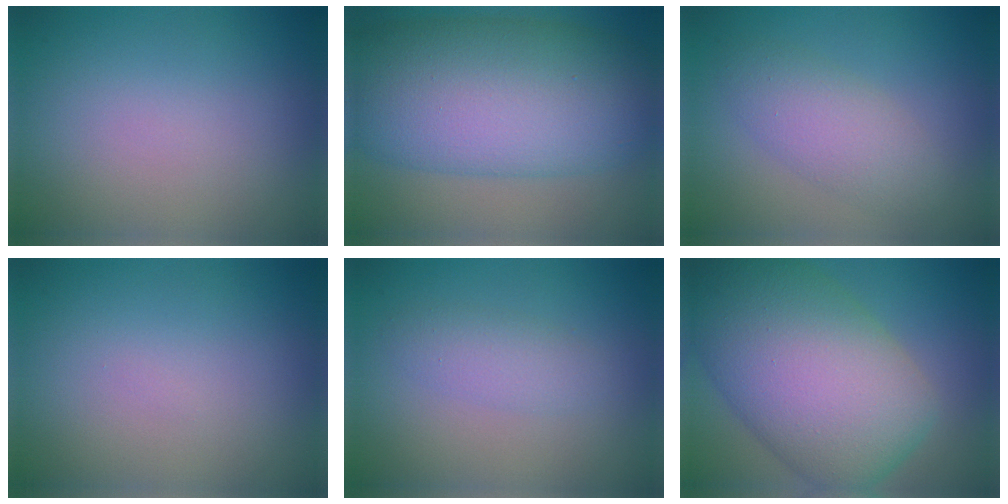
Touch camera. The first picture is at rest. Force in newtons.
{"total": 13.1, "press": 13.1, "slide": 0.1}
{"total": 3.4, "press": 3.4, "slide": 0.2}
{"total": 0.0}
{"total": 1.9, "press": 1.9, "slide": 0.1}
{"total": 14.7, "press": 14.7, "slide": 0.4}